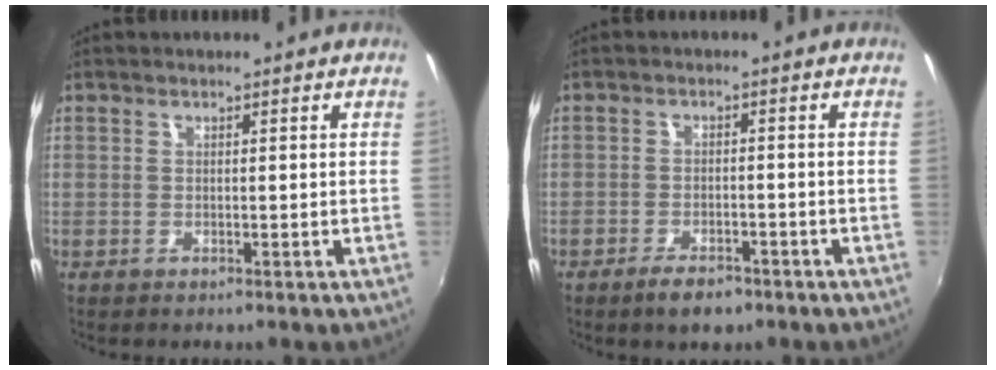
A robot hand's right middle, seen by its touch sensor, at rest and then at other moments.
{"total": 5.0, "force": [-3.6, 2.0, 2.8], "torque": [-0.068, -0.008, -0.061]}